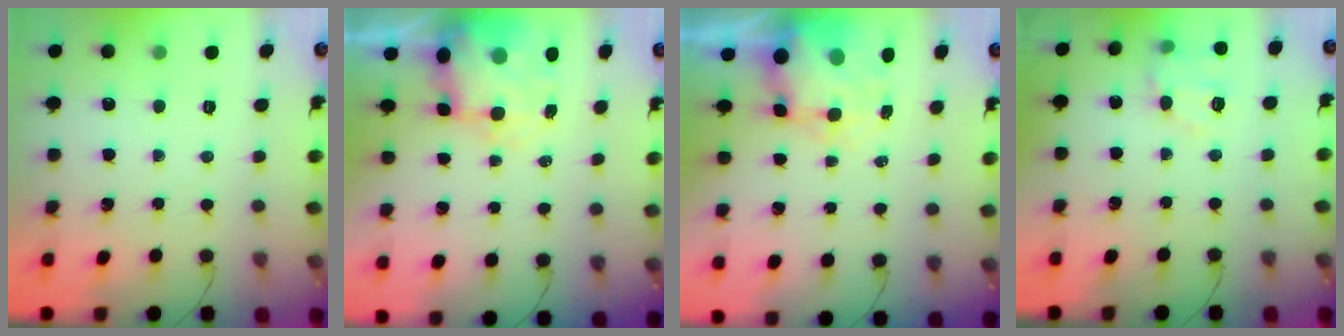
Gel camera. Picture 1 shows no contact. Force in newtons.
{"total": 6.0, "press": 5.7, "slide": 1.7}
{"total": 7.6, "press": 7.4, "slide": 1.7}
{"total": 8.1, "press": 8.1, "slide": 0.9}